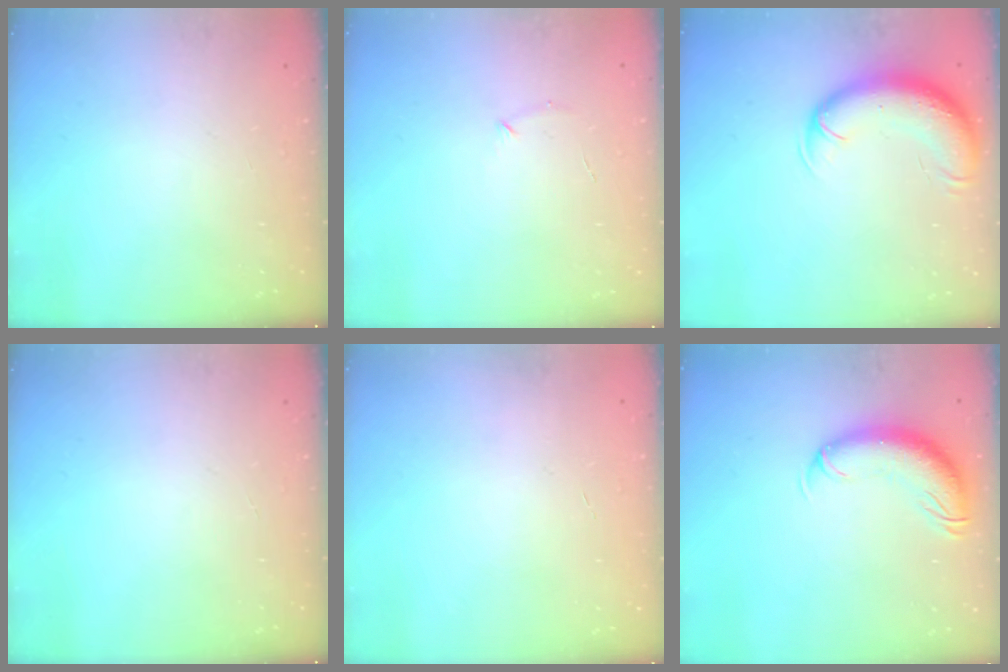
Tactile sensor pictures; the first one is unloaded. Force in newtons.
{"total": 4.2, "press": 4.0, "slide": 1.1}
{"total": 12.6, "press": 12.1, "slide": 3.3}
{"total": 0.0}
{"total": 0.0}
{"total": 11.8, "press": 11.5, "slide": 2.9}